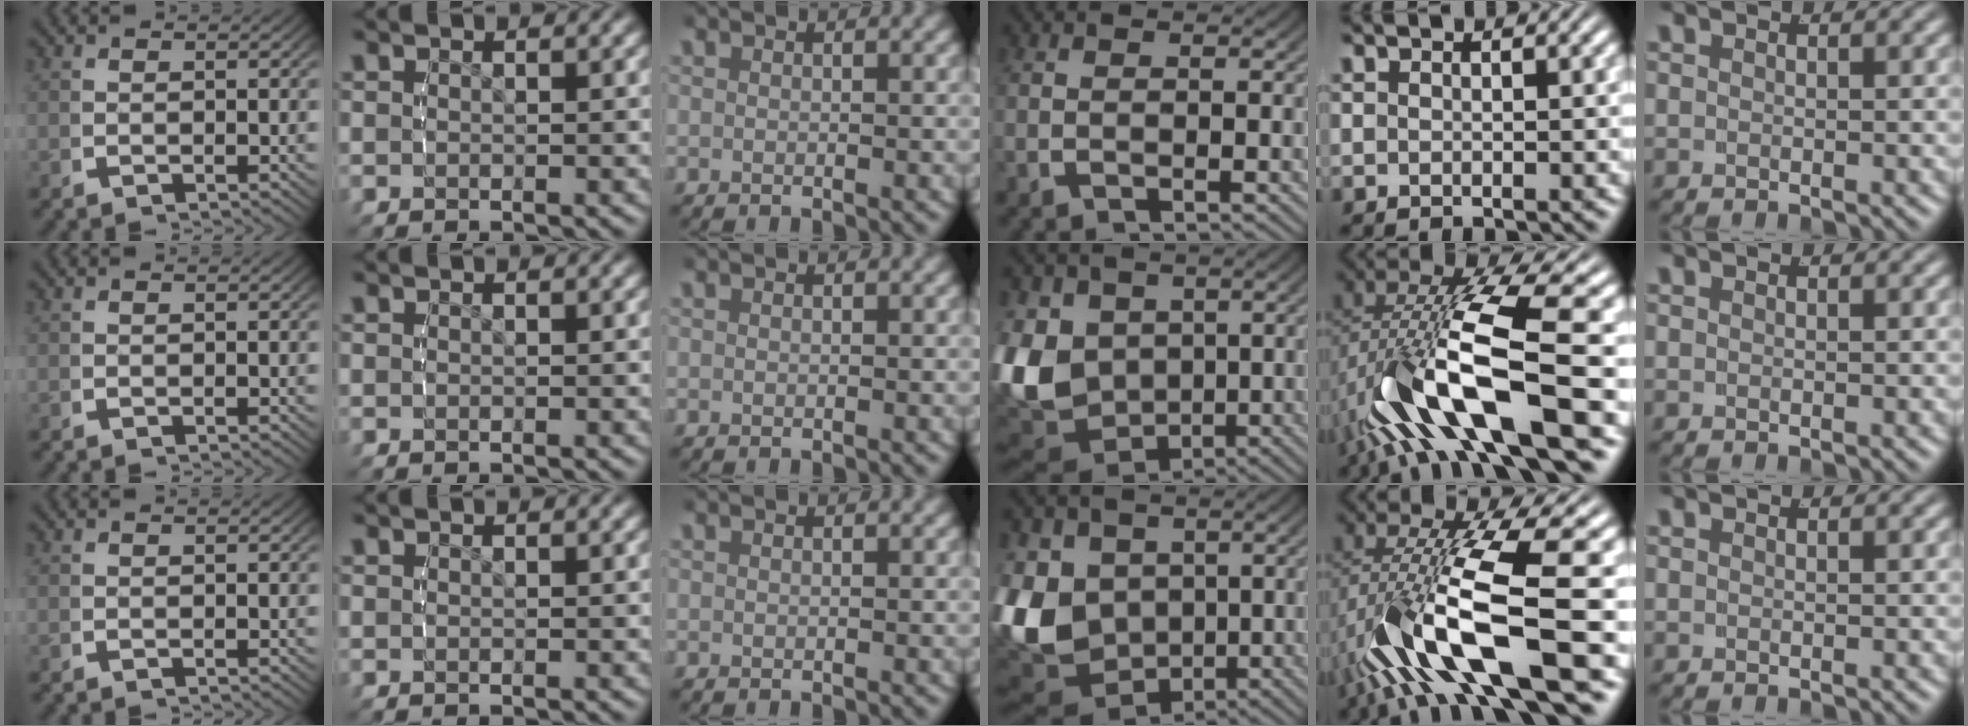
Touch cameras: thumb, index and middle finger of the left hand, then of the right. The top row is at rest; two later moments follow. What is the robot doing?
{"motion": "lift_and_place", "object": "pen"}